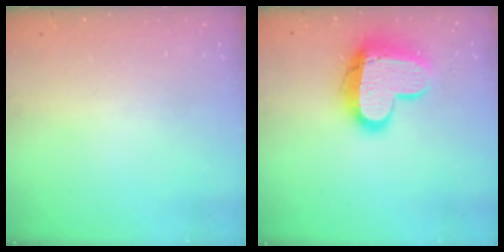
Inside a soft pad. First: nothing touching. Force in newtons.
{"total": 16.9, "press": 16.8, "slide": 1.4}